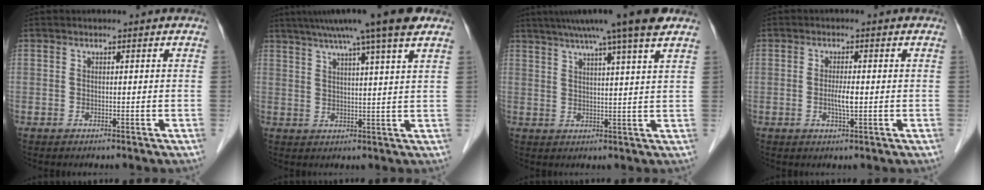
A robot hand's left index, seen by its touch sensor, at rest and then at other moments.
{"total": 13.0, "force": [9.6, -0.6, 8.8], "torque": [-0.141, 0.028, 0.126]}
{"total": 12.7, "force": [9.6, -0.7, 8.3], "torque": [-0.133, 0.024, 0.124]}
{"total": 2.6, "force": [-0.4, 0.3, 2.6], "torque": [-0.052, -0.002, -0.006]}